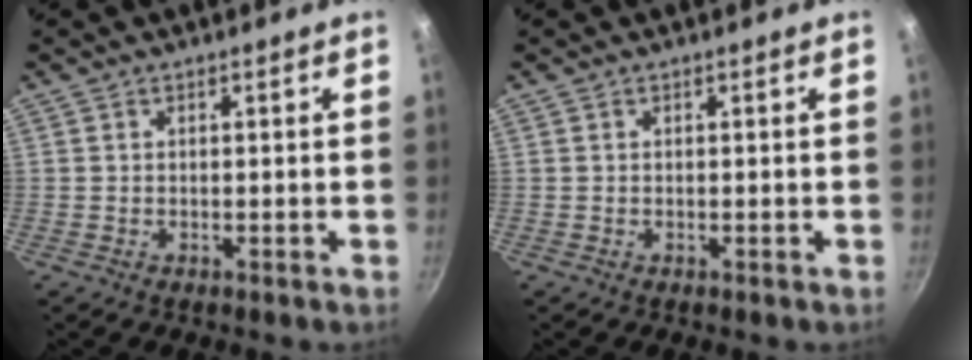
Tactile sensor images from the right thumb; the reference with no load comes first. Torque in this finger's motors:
{"motor_torque": [0.00, 0.00, 0.04, -0.04, 0.00]}